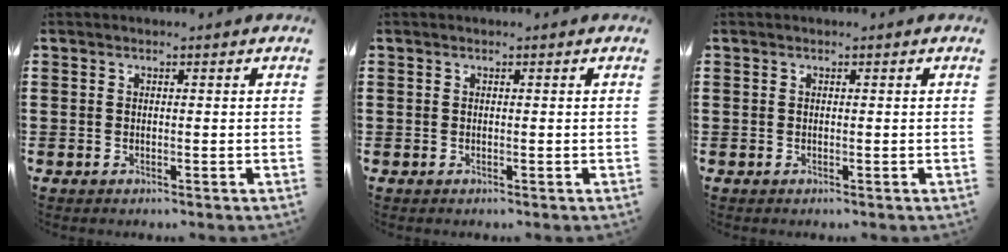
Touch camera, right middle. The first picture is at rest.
{"total": 0.0}
{"total": 0.0}